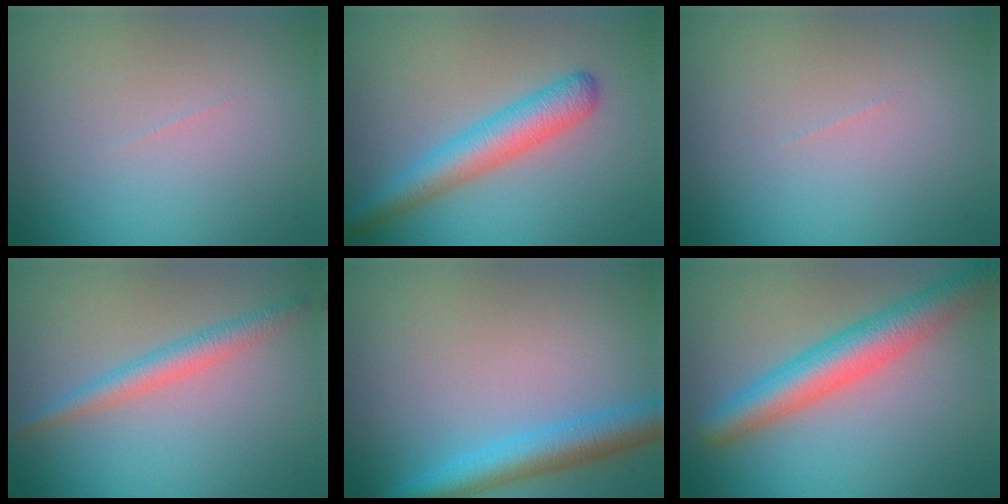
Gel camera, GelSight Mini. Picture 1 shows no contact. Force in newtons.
{"total": 4.3, "press": 4.3, "slide": 0.1}
{"total": 0.0}
{"total": 2.4, "press": 2.4, "slide": 0.0}
{"total": 4.3, "press": 4.3, "slide": 0.2}
{"total": 5.8, "press": 5.8, "slide": 0.2}